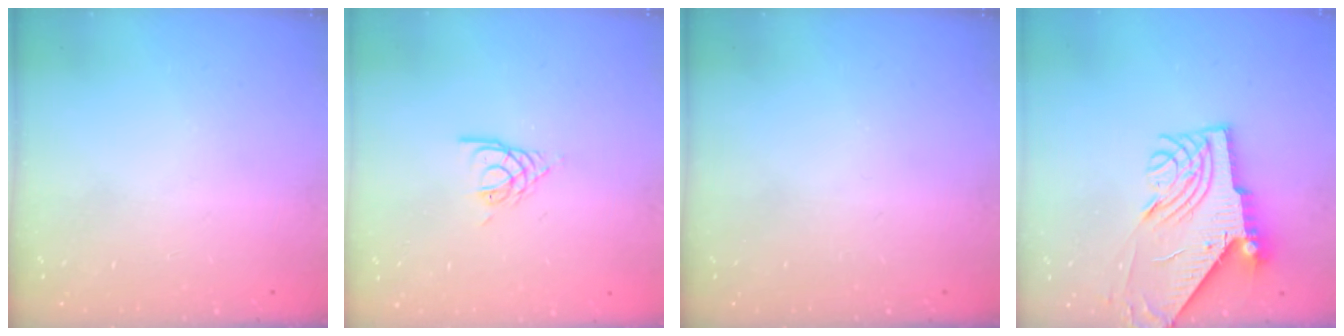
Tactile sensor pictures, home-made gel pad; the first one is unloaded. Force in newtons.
{"total": 5.2, "press": 5.2, "slide": 0.3}
{"total": 0.0}
{"total": 11.4, "press": 11.3, "slide": 1.2}